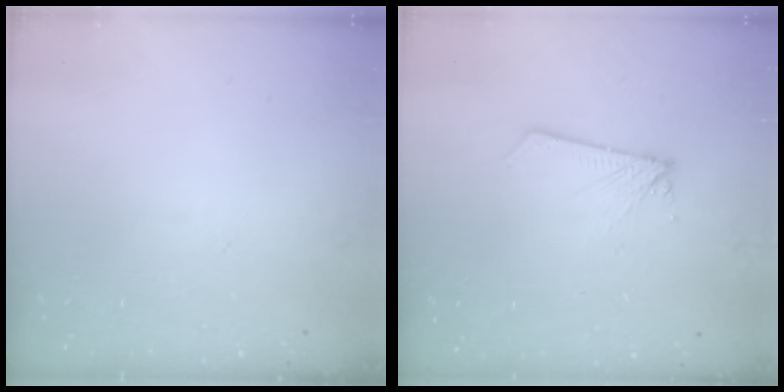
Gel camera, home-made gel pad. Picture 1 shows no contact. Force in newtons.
{"total": 1.9, "press": 1.9, "slide": 0.1}